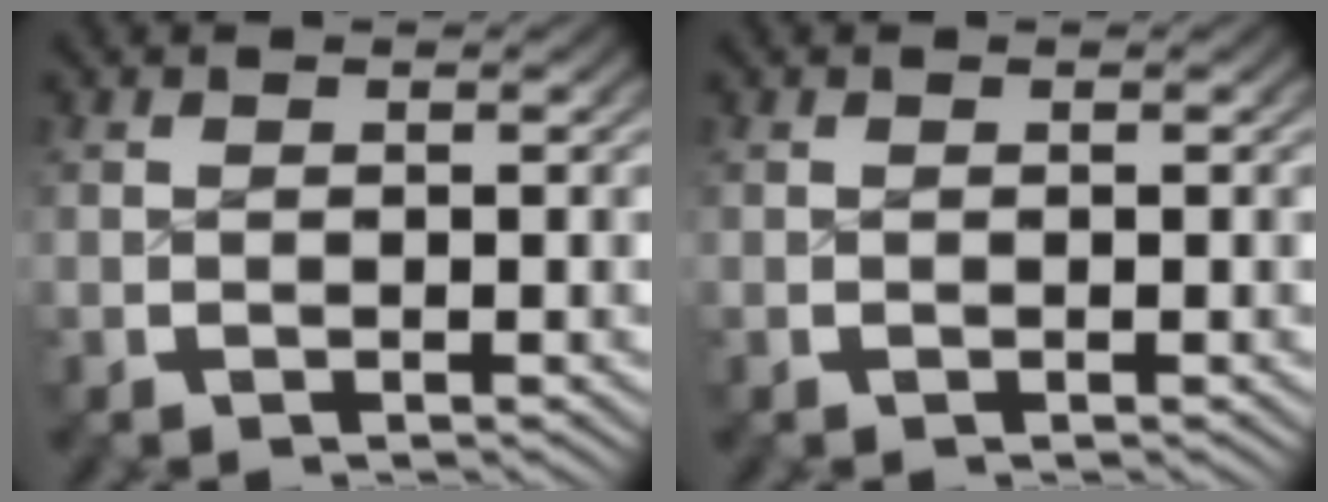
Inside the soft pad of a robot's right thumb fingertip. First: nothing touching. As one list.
[{"total": 0.0}]